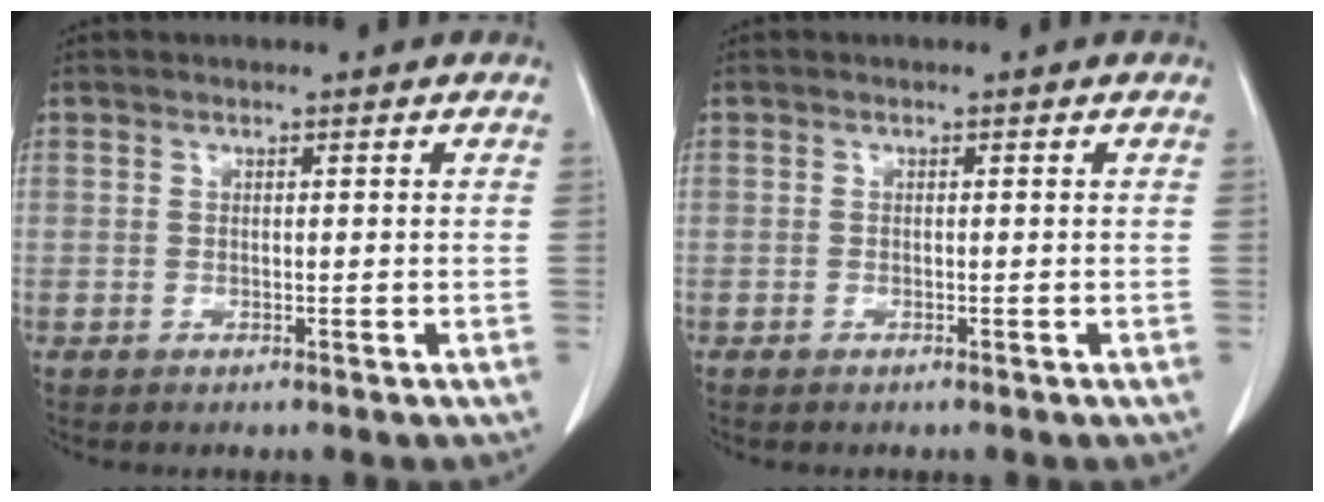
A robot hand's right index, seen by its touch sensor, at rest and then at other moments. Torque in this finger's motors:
{"motor_torque": [0.24, 0.00, 0.06, 0.02]}